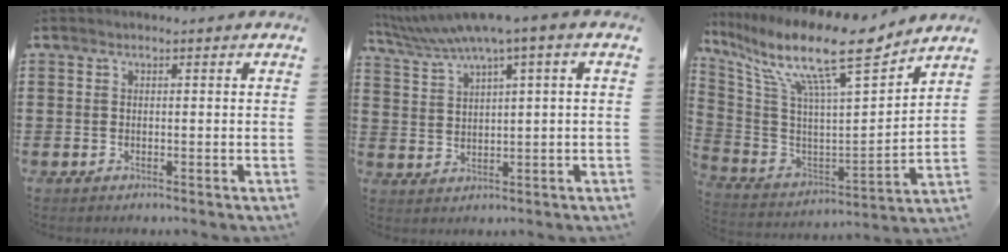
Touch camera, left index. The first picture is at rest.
{"total": 5.0, "force": [3.3, -0.1, 3.8], "torque": [-0.082, -0.015, 0.054]}
{"total": 14.4, "force": [10.3, 1.9, 10.0], "torque": [-0.206, -0.068, 0.163]}